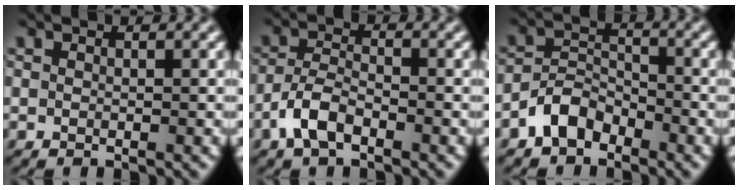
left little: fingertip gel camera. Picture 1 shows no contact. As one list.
[{"total": 3.4, "force": [-2.2, 1.4, 2.3], "torque": [-0.046, 0.005, -0.050]}, {"total": 3.5, "force": [-2.6, 1.9, 1.4], "torque": [-0.025, 0.011, -0.058]}]